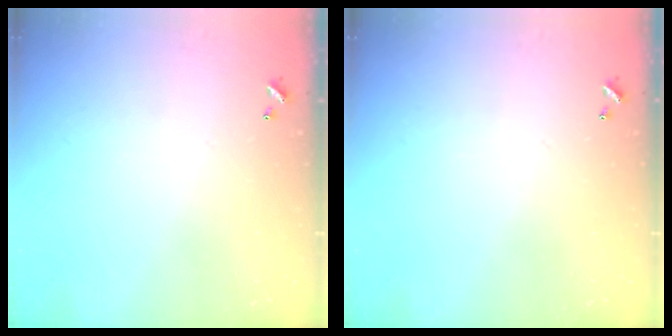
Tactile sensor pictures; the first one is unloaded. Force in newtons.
{"total": 0.0}